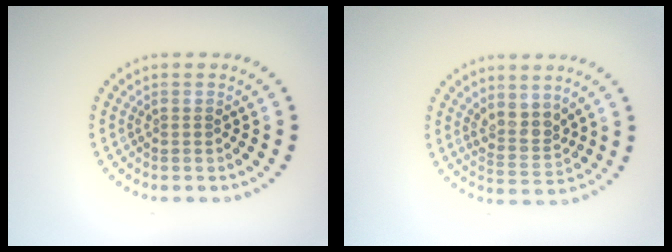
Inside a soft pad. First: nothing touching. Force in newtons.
{"total": 2.6, "press": 2.1, "slide": 1.5}